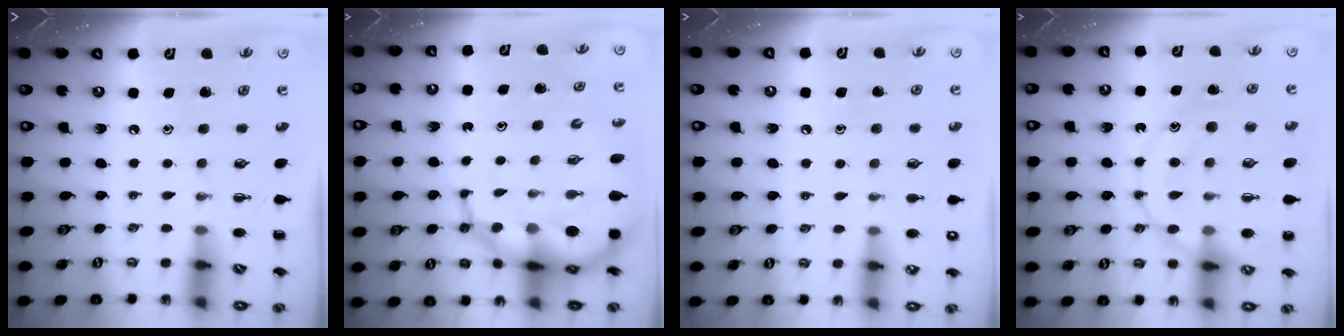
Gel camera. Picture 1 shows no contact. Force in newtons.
{"total": 13.6, "press": 13.2, "slide": 3.6}
{"total": 6.2, "press": 6.0, "slide": 1.6}
{"total": 16.8, "press": 16.7, "slide": 1.6}